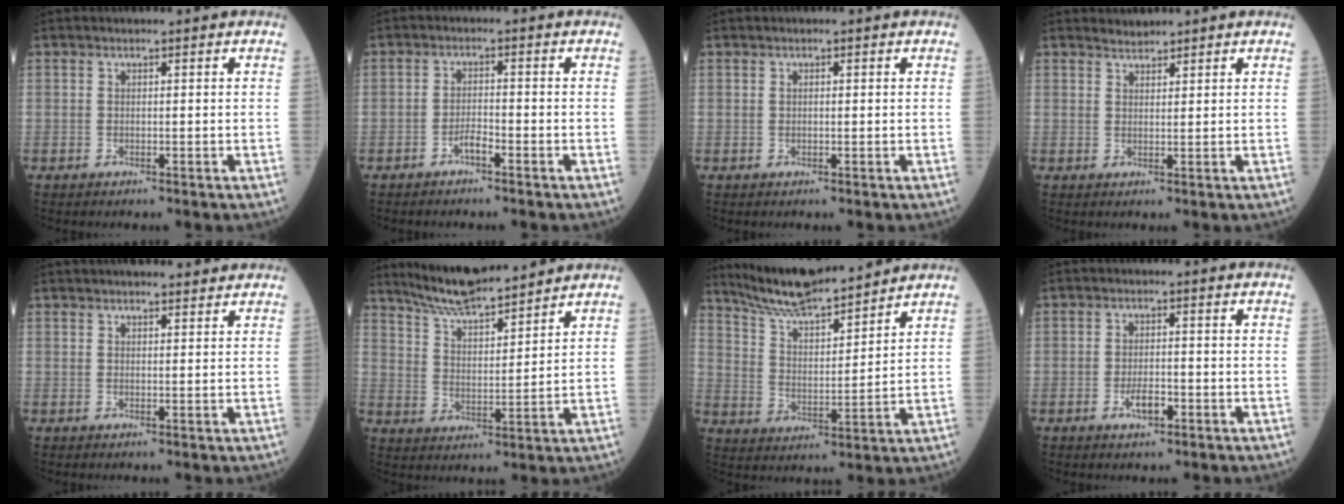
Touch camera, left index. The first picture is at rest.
{"total": 2.0, "force": [-1.6, 0.2, 1.2], "torque": [-0.020, 0.000, -0.032]}
{"total": 0.5, "force": [0.1, 0.3, 0.4], "torque": [-0.009, 0.006, 0.005]}
{"total": 1.6, "force": [1.5, 0.3, -0.3], "torque": [0.002, 0.003, 0.028]}
{"total": 5.5, "force": [5.0, 0.9, 2.2], "torque": [-0.025, 0.019, 0.065]}
{"total": 10.9, "force": [10.1, 0.9, 4.0], "torque": [-0.076, 0.012, 0.186]}
{"total": 12.6, "force": [11.7, 1.1, 4.6], "torque": [-0.088, 0.010, 0.213]}
{"total": 3.0, "force": [-1.6, 1.0, 2.3], "torque": [-0.045, -0.001, -0.027]}